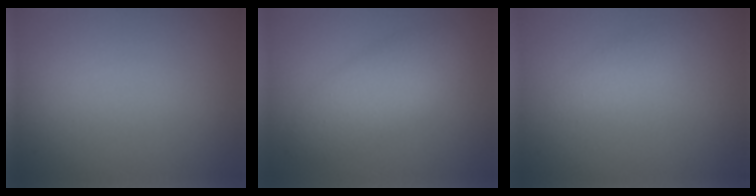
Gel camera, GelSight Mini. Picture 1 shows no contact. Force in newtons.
{"total": 4.1, "press": 4.1, "slide": 0.1}
{"total": 1.2, "press": 1.2, "slide": 0.1}